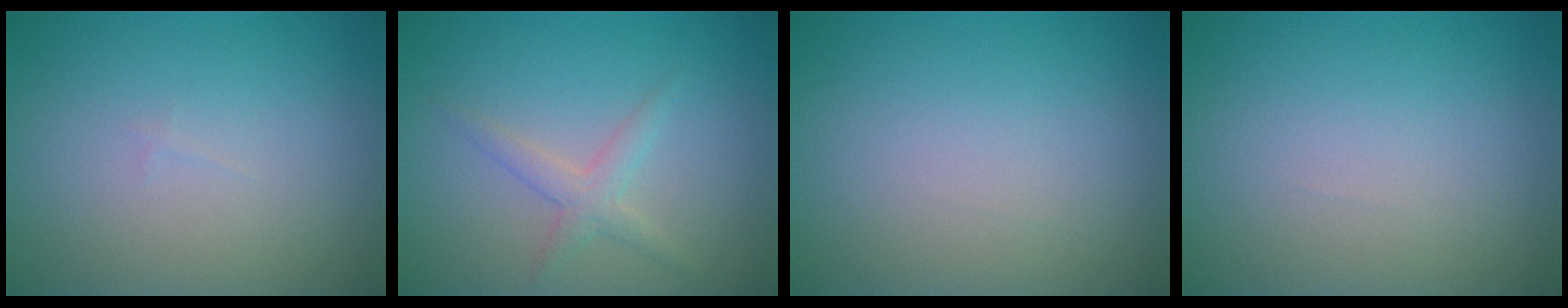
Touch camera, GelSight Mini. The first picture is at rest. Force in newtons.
{"total": 1.9, "press": 1.9, "slide": 0.1}
{"total": 0.0}
{"total": 0.0}